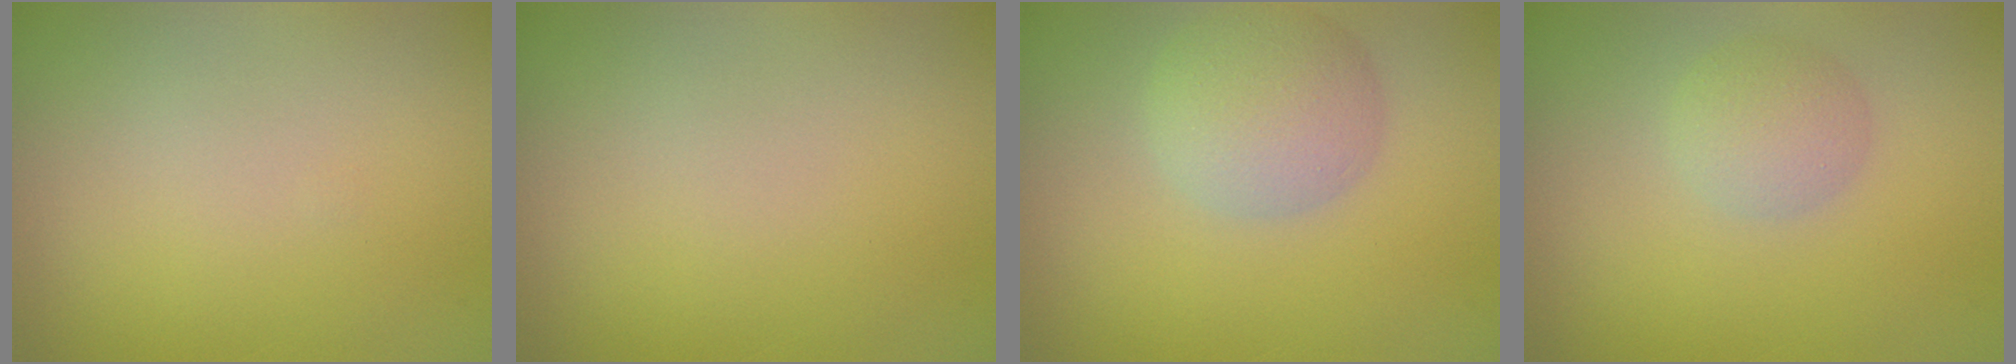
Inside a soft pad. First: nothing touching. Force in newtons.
{"total": 0.0}
{"total": 4.4, "press": 4.3, "slide": 0.5}
{"total": 2.3, "press": 2.3, "slide": 0.1}